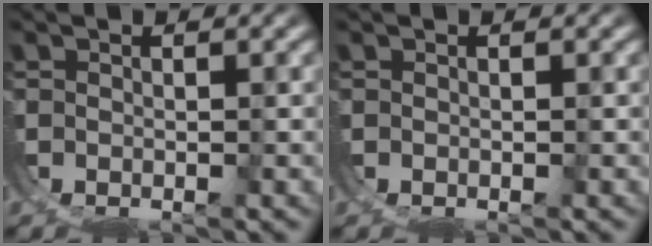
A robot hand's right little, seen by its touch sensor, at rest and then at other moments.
{"total": 0.0}